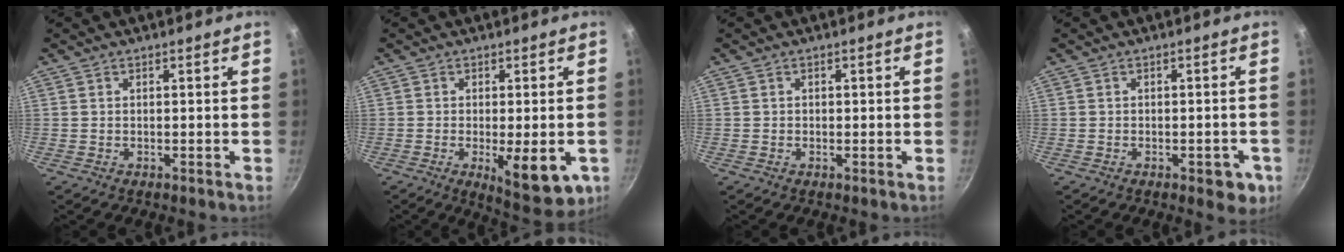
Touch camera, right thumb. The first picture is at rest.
{"total": 10.1, "force": [-3.1, 3.6, 8.9], "torque": [-0.115, -0.013, -0.037]}
{"total": 0.0}
{"total": 4.3, "force": [-2.0, 2.0, 3.2], "torque": [-0.020, 0.010, -0.022]}